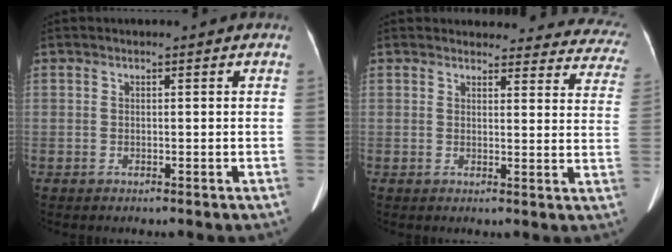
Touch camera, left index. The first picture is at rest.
{"total": 20.6, "force": [19.4, 6.0, 3.3], "torque": [-0.007, -0.060, 0.188]}